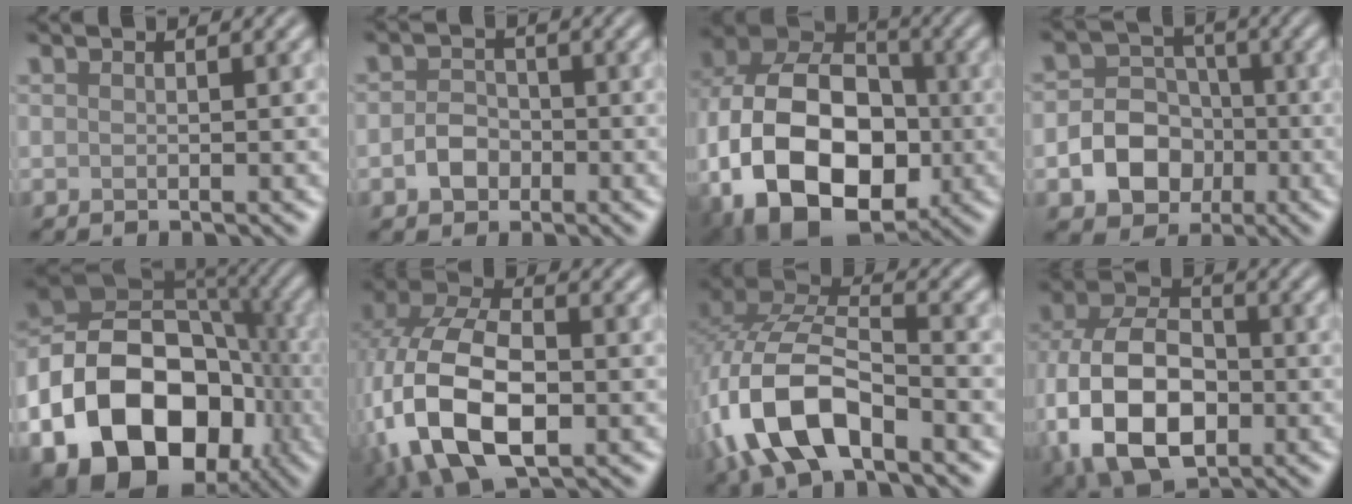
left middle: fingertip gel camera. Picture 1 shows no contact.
{"total": 2.4, "force": [-0.9, 1.9, 1.1], "torque": [-0.018, 0.001, -0.022]}
{"total": 17.4, "force": [-4.5, 12.0, 11.8], "torque": [-0.221, -0.014, -0.087]}
{"total": 6.3, "force": [-1.8, 5.2, 3.0], "torque": [-0.022, -0.004, -0.052]}
{"total": 17.9, "force": [-6.3, 13.0, 10.6], "torque": [-0.196, -0.022, -0.103]}
{"total": 14.1, "force": [-3.5, 8.8, 10.5], "torque": [-0.237, -0.022, -0.053]}
{"total": 10.7, "force": [-4.8, 5.1, 8.1], "torque": [-0.184, 0.005, -0.099]}
{"total": 12.9, "force": [-3.7, 8.1, 9.3], "torque": [-0.206, -0.017, -0.075]}